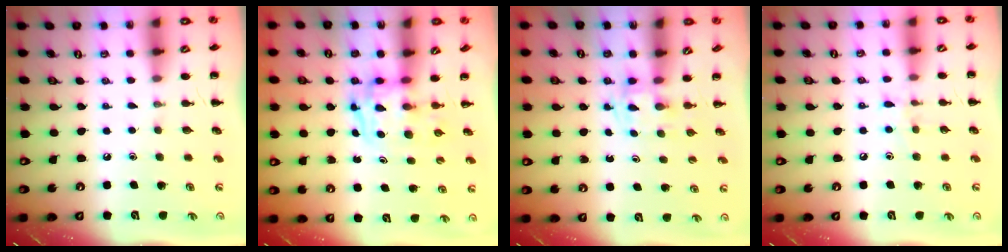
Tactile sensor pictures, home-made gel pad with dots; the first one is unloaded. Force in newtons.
{"total": 3.3, "press": 3.2, "slide": 0.6}
{"total": 2.5, "press": 2.1, "slide": 1.2}
{"total": 7.1, "press": 6.9, "slide": 1.7}